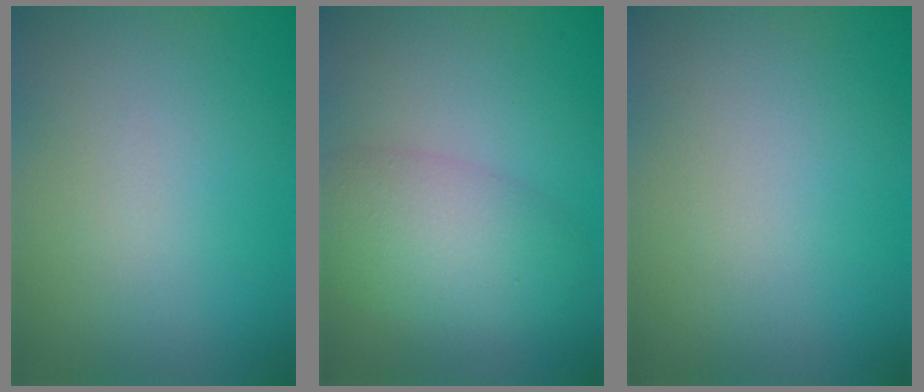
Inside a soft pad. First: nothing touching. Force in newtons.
{"total": 5.3, "press": 5.3, "slide": 0.1}
{"total": 0.0}